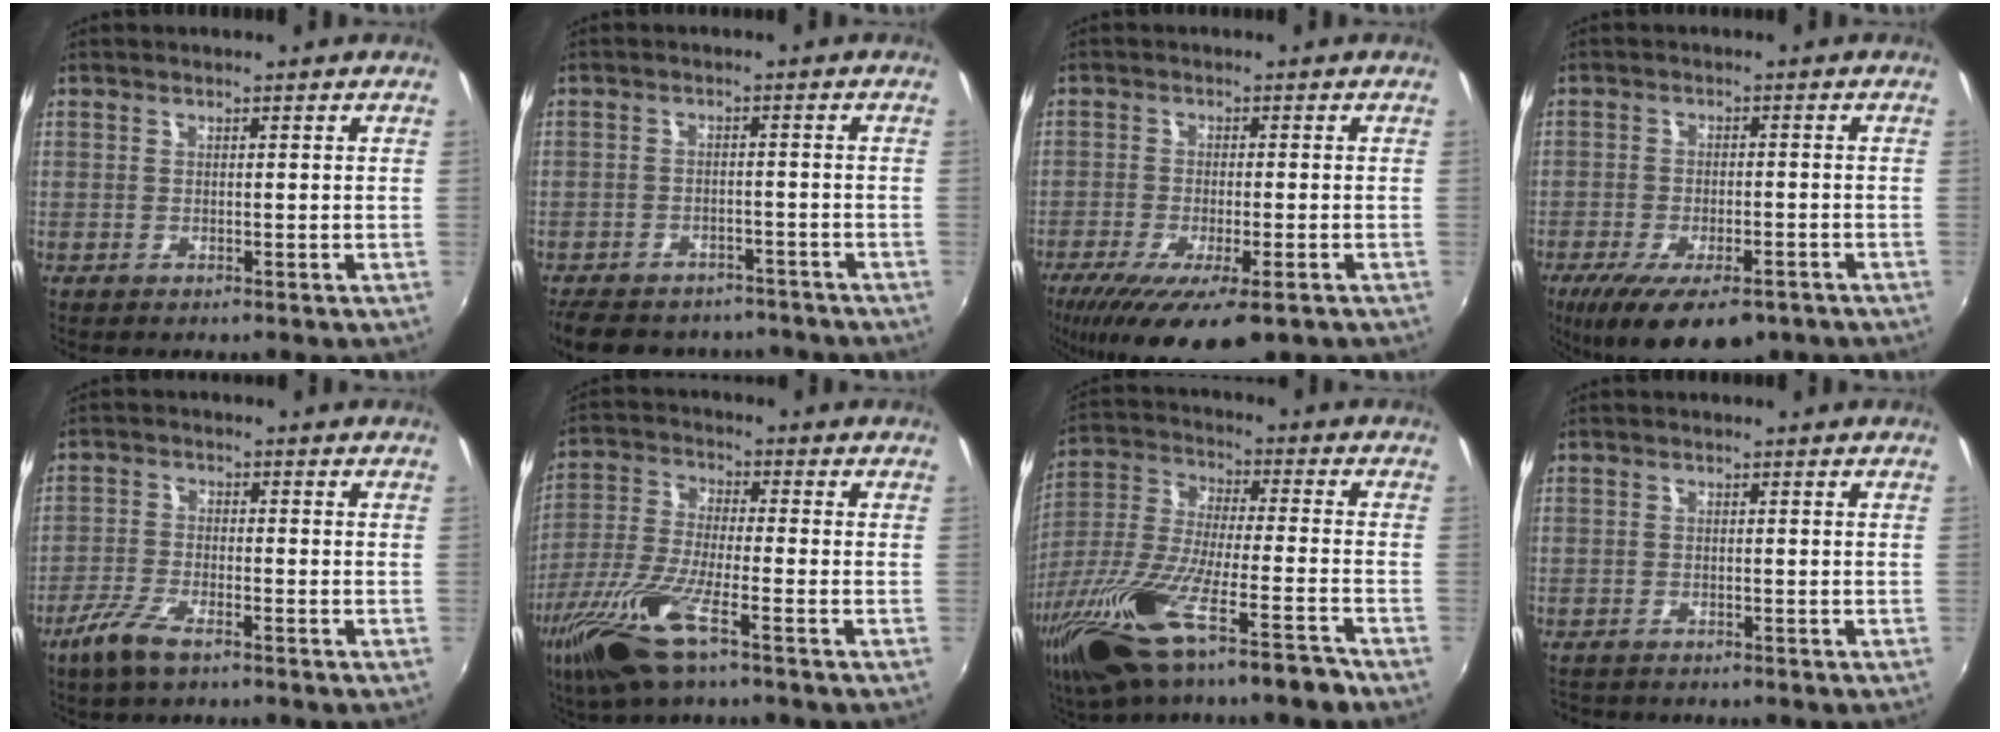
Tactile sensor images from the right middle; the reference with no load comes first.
{"total": 15.4, "force": [-12.7, 6.7, 5.5], "torque": [-0.133, 0.002, -0.173]}
{"total": 13.6, "force": [-8.6, 3.6, 9.9], "torque": [-0.196, -0.052, -0.135]}
{"total": 14.7, "force": [-9.7, 5.9, 9.4], "torque": [-0.186, -0.039, -0.145]}
{"total": 6.1, "force": [-4.3, 1.7, 3.9], "torque": [-0.099, -0.010, -0.086]}
{"total": 14.2, "force": [-8.1, 2.8, 11.3], "torque": [-0.249, -0.034, -0.162]}
{"total": 21.1, "force": [-14.2, 3.3, 15.3], "torque": [-0.308, -0.054, -0.257]}
{"total": 2.5, "force": [-2.3, 0.8, 0.5], "torque": [-0.016, -0.013, -0.038]}